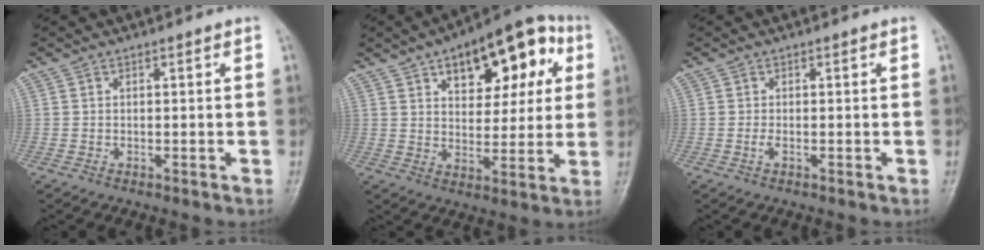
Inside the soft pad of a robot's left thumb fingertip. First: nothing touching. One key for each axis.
{"total": 18.7, "fx": 7.6, "fy": 9.8, "fz": 14.1, "tx": -0.142, "ty": 0.000, "tz": 0.106}
{"total": 1.2, "fx": -0.2, "fy": 0.4, "fz": 1.1, "tx": -0.026, "ty": 0.005, "tz": -0.005}